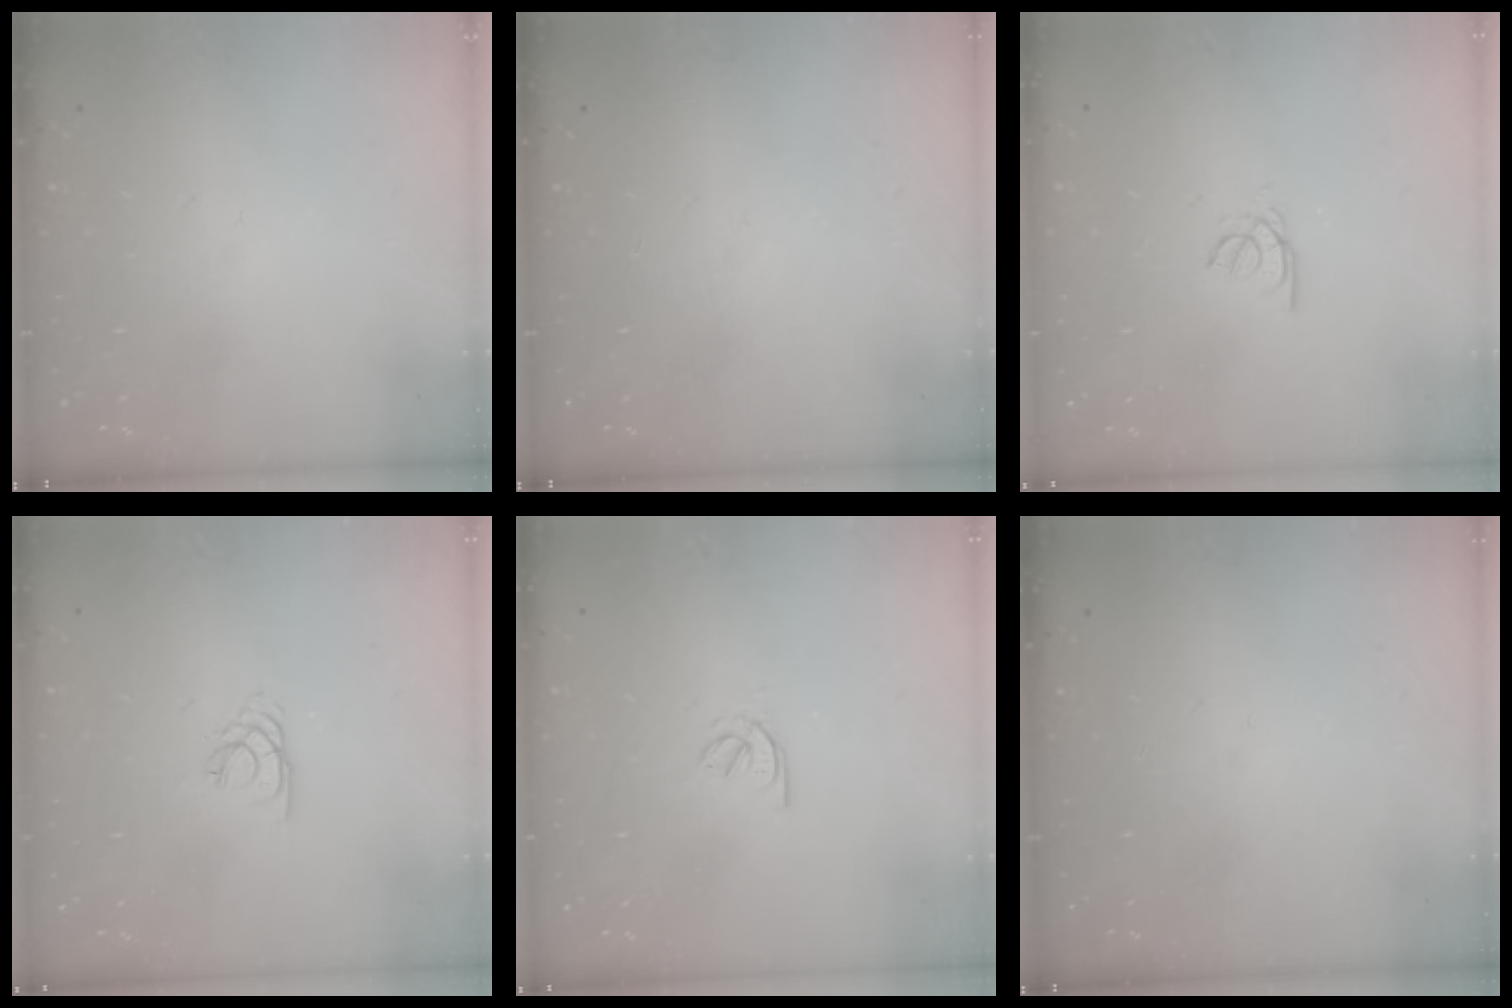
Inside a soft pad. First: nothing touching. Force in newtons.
{"total": 0.0}
{"total": 2.6, "press": 2.6, "slide": 0.4}
{"total": 1.4, "press": 1.3, "slide": 0.3}
{"total": 2.9, "press": 2.8, "slide": 0.8}
{"total": 0.0}